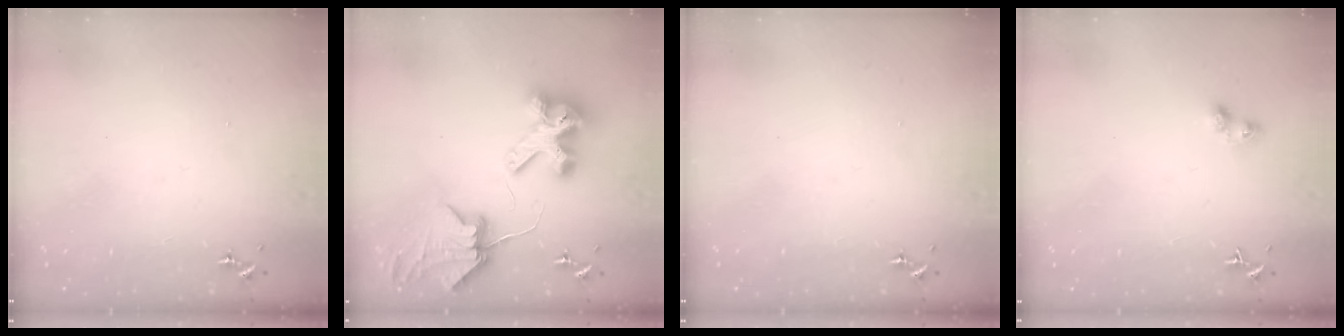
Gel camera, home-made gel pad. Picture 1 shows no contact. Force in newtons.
{"total": 9.4, "press": 9.4, "slide": 1.2}
{"total": 0.0}
{"total": 3.8, "press": 3.8, "slide": 0.2}